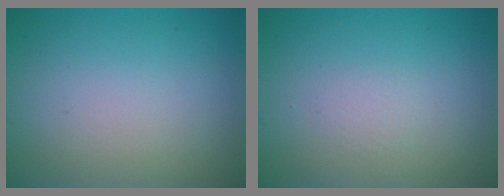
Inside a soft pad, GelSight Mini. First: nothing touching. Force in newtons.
{"total": 0.0}